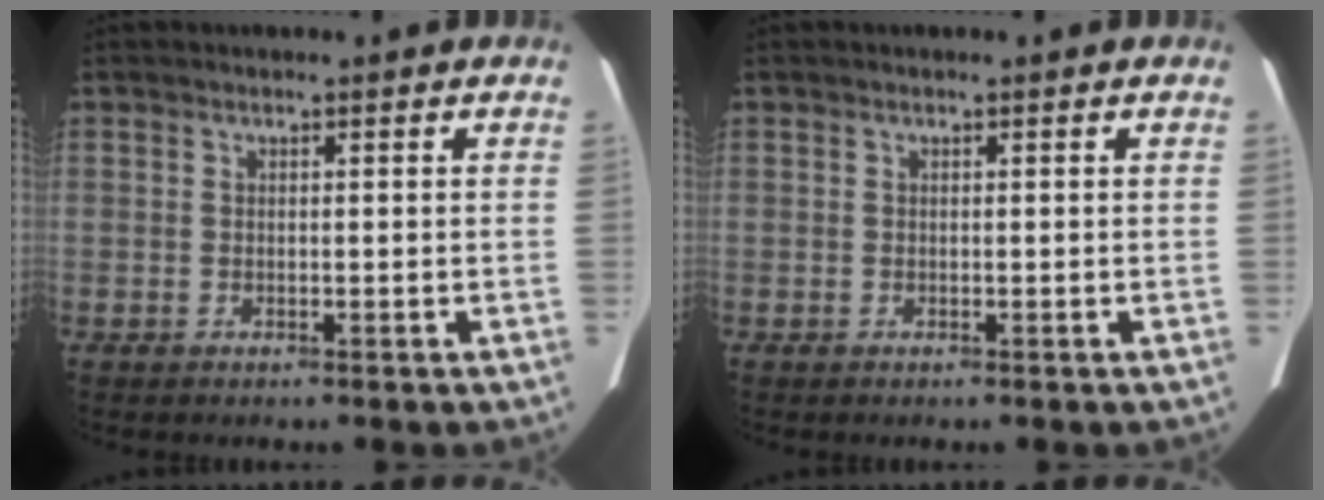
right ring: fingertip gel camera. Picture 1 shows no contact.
{"total": 0.0}